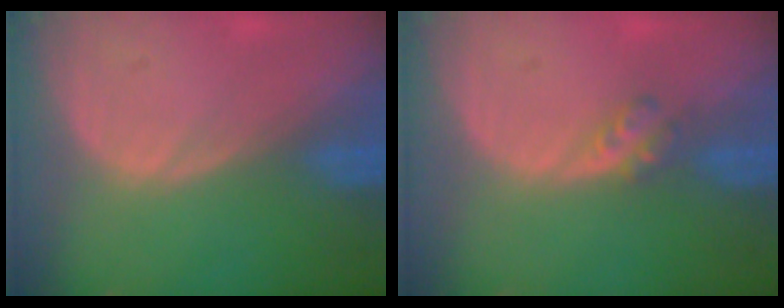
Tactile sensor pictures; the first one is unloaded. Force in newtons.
{"total": 2.7, "press": 2.3, "slide": 1.3}